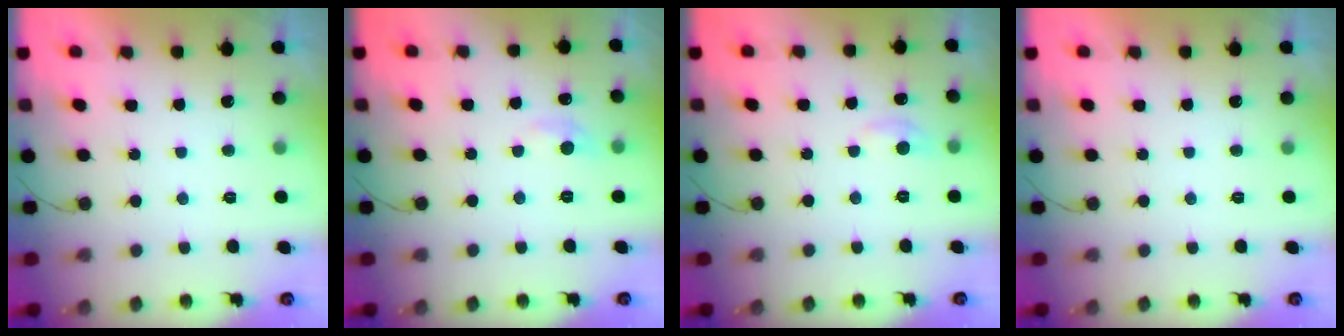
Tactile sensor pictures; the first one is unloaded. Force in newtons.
{"total": 5.8, "press": 5.7, "slide": 0.8}
{"total": 6.5, "press": 6.4, "slide": 0.9}
{"total": 0.0}